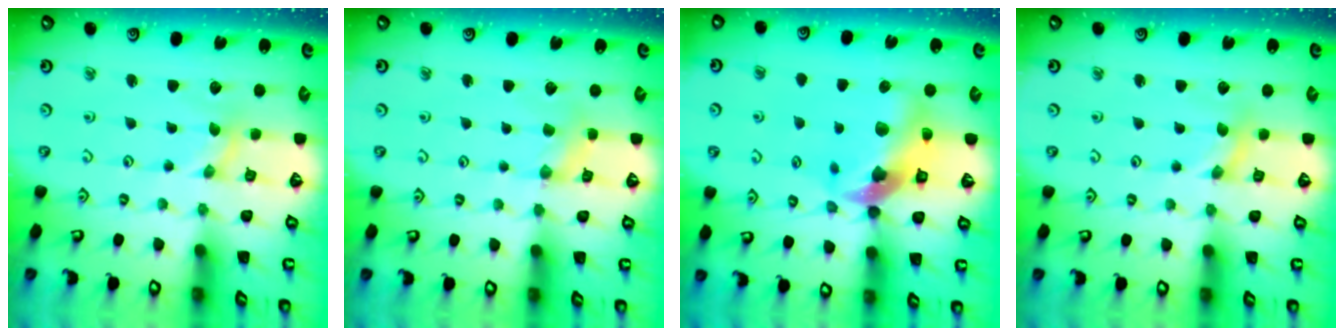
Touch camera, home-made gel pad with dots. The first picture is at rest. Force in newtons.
{"total": 2.5, "press": 2.5, "slide": 0.3}
{"total": 14.0, "press": 13.9, "slide": 1.9}
{"total": 0.0}